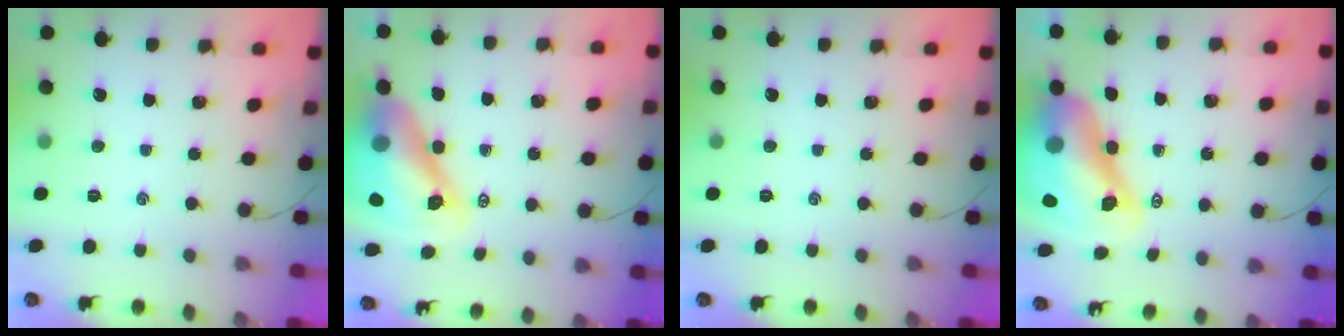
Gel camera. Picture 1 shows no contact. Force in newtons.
{"total": 17.1, "press": 16.3, "slide": 5.2}
{"total": 0.0}
{"total": 17.0, "press": 16.3, "slide": 5.1}